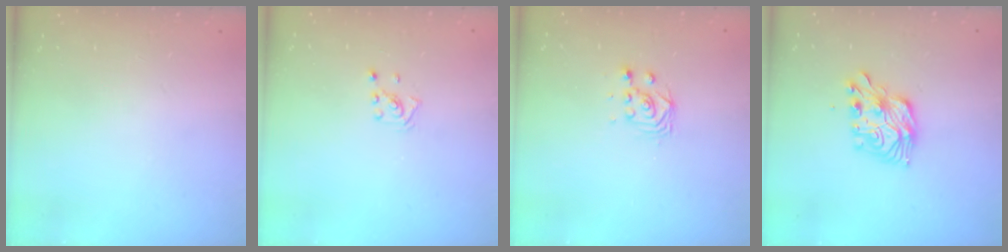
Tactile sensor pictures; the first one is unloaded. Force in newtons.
{"total": 2.0, "press": 2.0, "slide": 0.6}
{"total": 2.8, "press": 2.5, "slide": 1.3}
{"total": 11.8, "press": 11.8, "slide": 0.4}